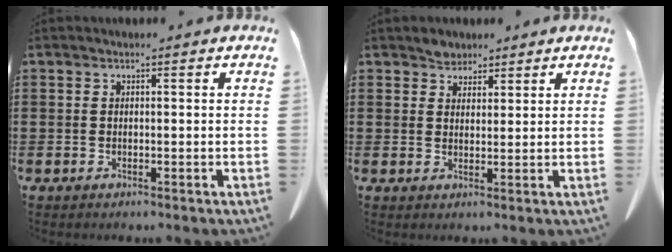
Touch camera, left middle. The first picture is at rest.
{"total": 2.5, "force": [2.2, 1.3, 0.1], "torque": [-0.009, 0.007, 0.043]}